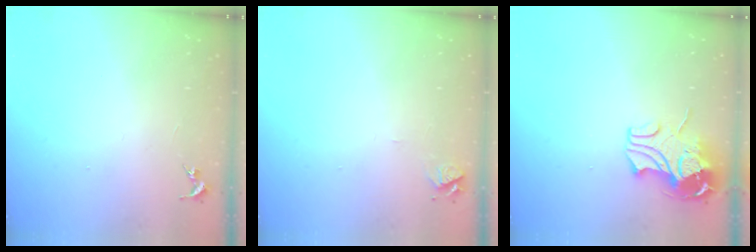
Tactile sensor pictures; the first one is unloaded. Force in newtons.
{"total": 4.9, "press": 4.9, "slide": 0.5}
{"total": 11.6, "press": 11.5, "slide": 1.6}